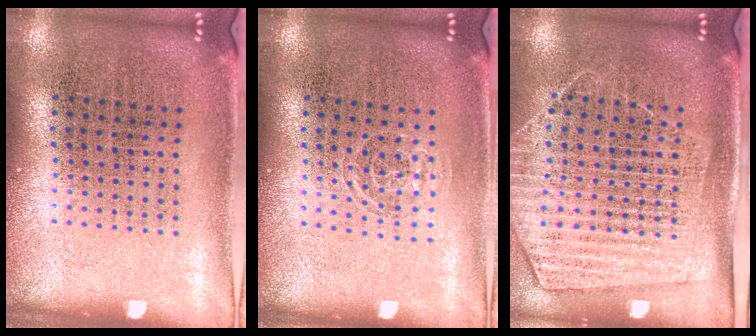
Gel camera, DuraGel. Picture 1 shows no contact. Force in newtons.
{"total": 0.8, "press": 0.6, "slide": 0.6}
{"total": 1.6, "press": 1.4, "slide": 0.7}